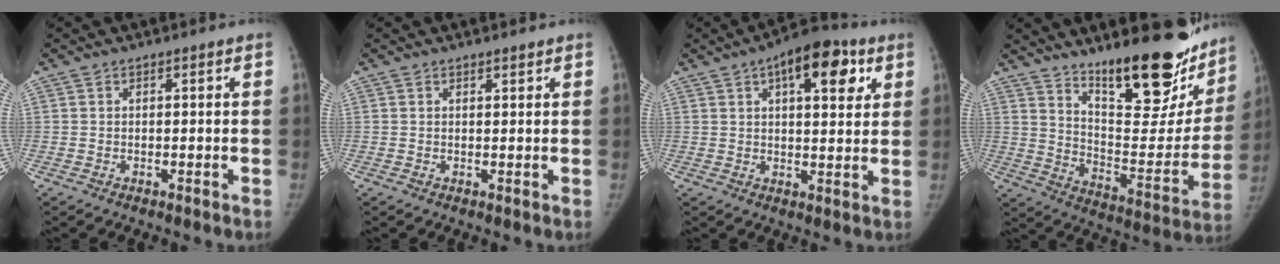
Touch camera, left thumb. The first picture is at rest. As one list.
[{"total": 1.1, "force": [1.0, 0.4, 0.5], "torque": [-0.005, -0.006, 0.015]}, {"total": 13.4, "force": [6.0, 5.9, 10.4], "torque": [-0.112, -0.004, 0.080]}, {"total": 27.5, "force": [19.4, 9.1, 17.2], "torque": [-0.203, -0.114, 0.284]}]